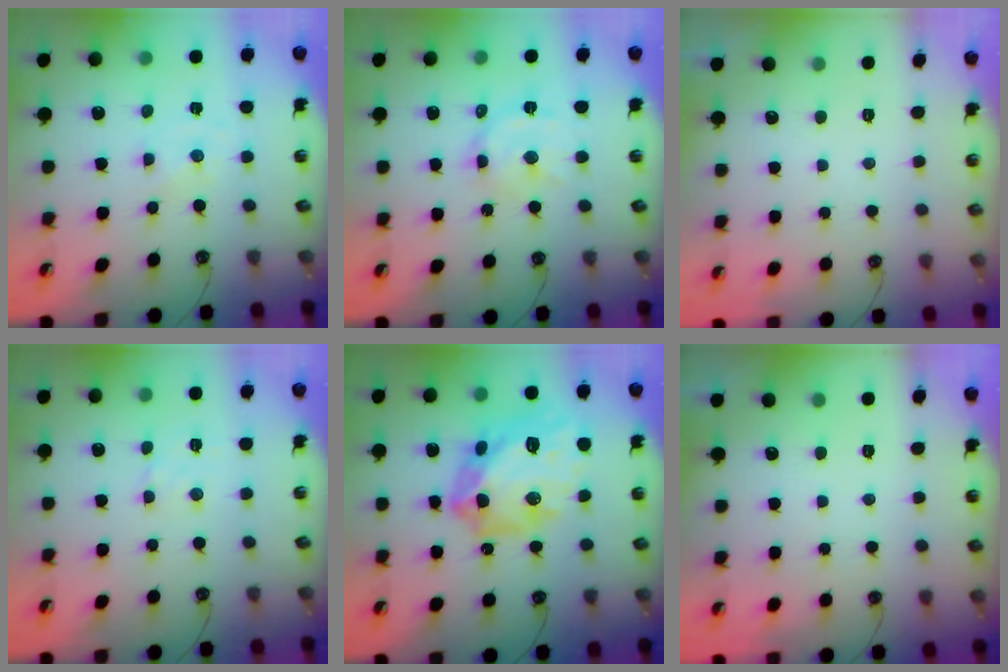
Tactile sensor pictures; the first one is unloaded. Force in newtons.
{"total": 12.0, "press": 12.0, "slide": 1.0}
{"total": 0.0}
{"total": 2.1, "press": 2.1, "slide": 0.5}
{"total": 25.4, "press": 25.2, "slide": 2.7}
{"total": 0.0}